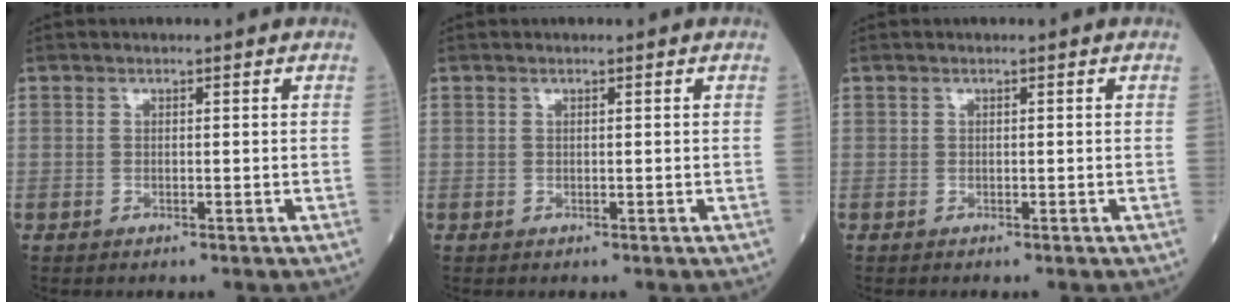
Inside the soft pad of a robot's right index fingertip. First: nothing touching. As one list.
[{"total": 0.0}, {"total": 0.0}]